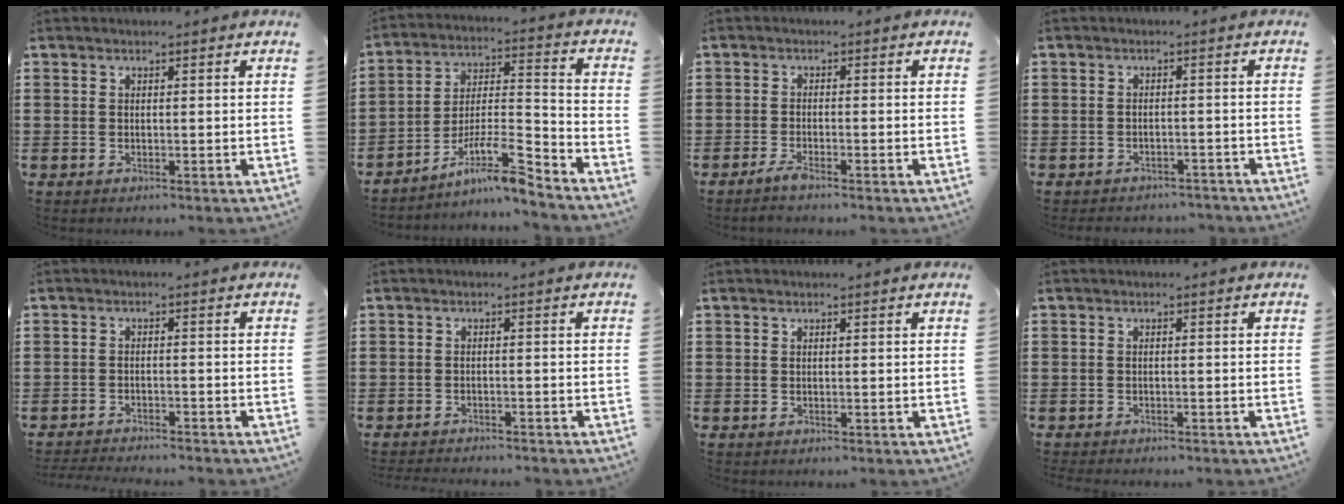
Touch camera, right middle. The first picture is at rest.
{"total": 9.8, "force": [-7.2, 1.3, 6.4], "torque": [-0.127, 0.000, -0.141]}
{"total": 2.0, "force": [-1.4, 0.2, 1.3], "torque": [-0.030, -0.003, -0.029]}
{"total": 2.2, "force": [-2.1, 0.5, -0.3], "torque": [-0.002, 0.003, -0.049]}
{"total": 2.5, "force": [-2.5, 0.1, 0.1], "torque": [-0.006, 0.000, -0.054]}
{"total": 1.8, "force": [-1.8, 0.1, -0.1], "torque": [-0.004, 0.002, -0.040]}
{"total": 0.0}
{"total": 1.0, "force": [-1.0, 0.2, 0.0], "torque": [-0.002, 0.003, -0.021]}